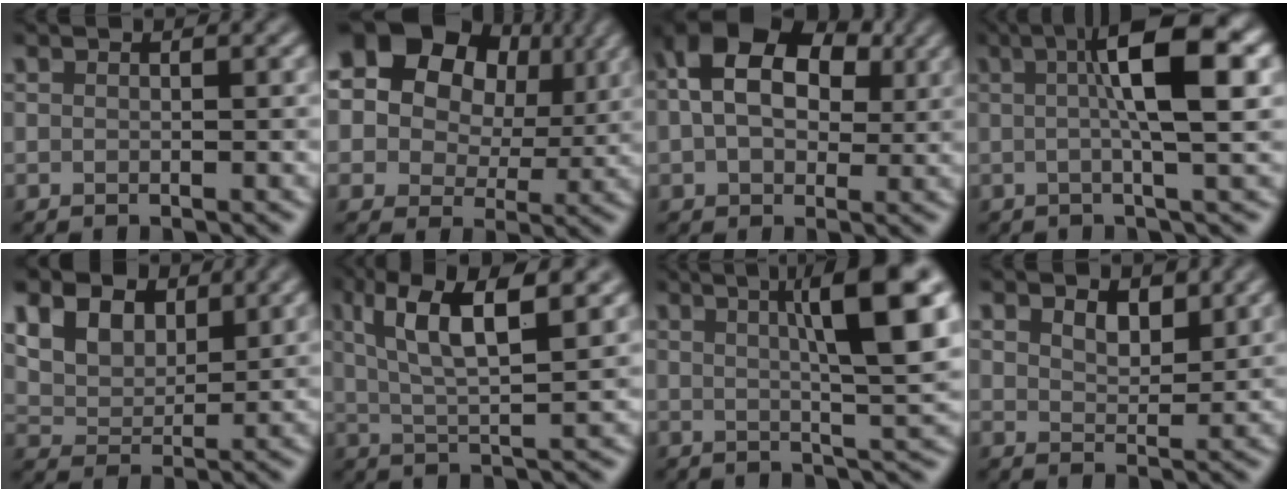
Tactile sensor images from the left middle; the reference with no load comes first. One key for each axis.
{"total": 19.1, "fx": 8.7, "fy": 14.2, "fz": 9.2, "tx": -0.188, "ty": 0.044, "tz": 0.142}
{"total": 10.4, "fx": 2.6, "fy": 7.2, "fz": 7.0, "tx": -0.122, "ty": 0.042, "tz": 0.026}
{"total": 7.6, "fx": 1.4, "fy": 1.4, "fz": 7.4, "tx": -0.097, "ty": 0.013, "tz": 0.014}
{"total": 9.2, "fx": 5.0, "fy": 6.1, "fz": 4.7, "tx": -0.121, "ty": 0.017, "tz": 0.085}
{"total": 8.0, "fx": 3.2, "fy": 2.2, "fz": 7.0, "tx": -0.125, "ty": 0.008, "tz": 0.058}
{"total": 9.8, "fx": 3.1, "fy": 1.8, "fz": 9.1, "tx": -0.108, "ty": 0.010, "tz": 0.044}
{"total": 2.5, "fx": 1.6, "fy": 1.4, "fz": 1.3, "tx": -0.035, "ty": -0.005, "tz": 0.029}